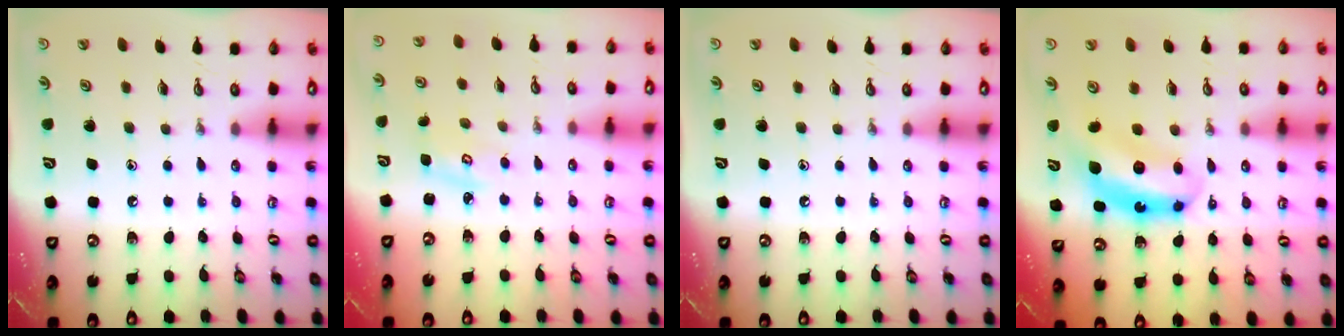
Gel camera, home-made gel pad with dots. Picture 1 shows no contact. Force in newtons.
{"total": 3.2, "press": 3.2, "slide": 0.3}
{"total": 0.0}
{"total": 7.3, "press": 7.2, "slide": 0.7}